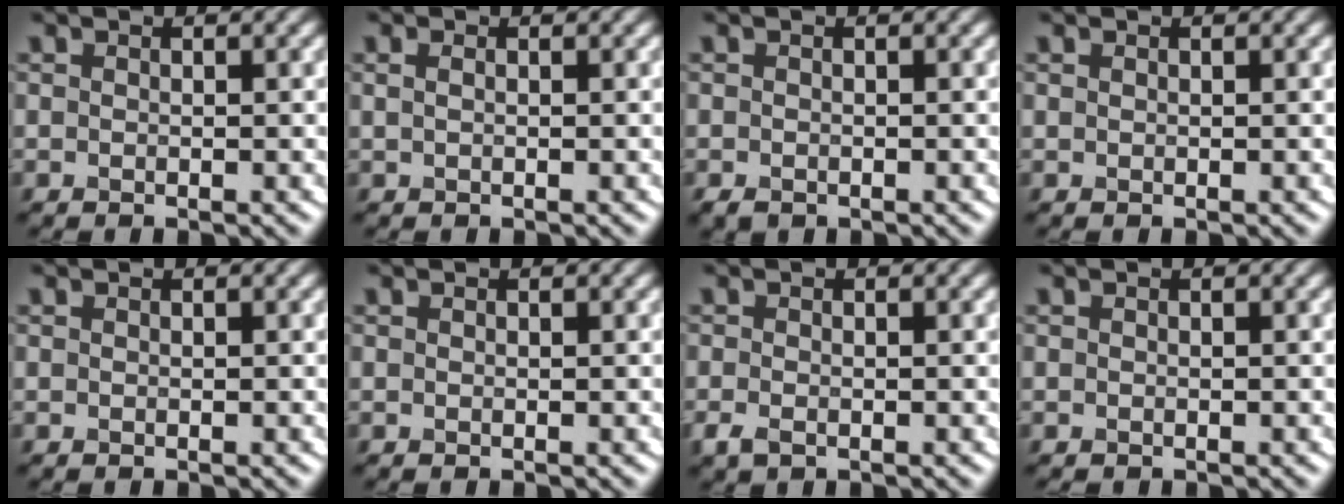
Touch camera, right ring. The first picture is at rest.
{"total": 0.9, "force": [0.4, 0.6, 0.6], "torque": [-0.015, 0.000, 0.003]}
{"total": 0.7, "force": [-0.5, 0.4, 0.3], "torque": [-0.005, -0.004, -0.009]}
{"total": 0.0}
{"total": 0.0}
{"total": 0.0}
{"total": 1.4, "force": [-0.8, 0.8, 0.9], "torque": [-0.022, -0.005, -0.016]}
{"total": 0.0}